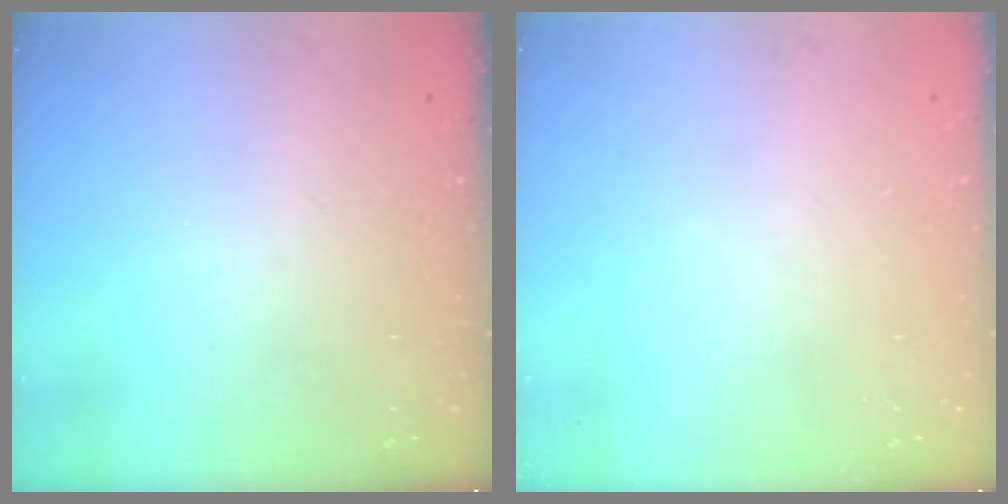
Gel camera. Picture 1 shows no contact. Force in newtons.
{"total": 0.0}